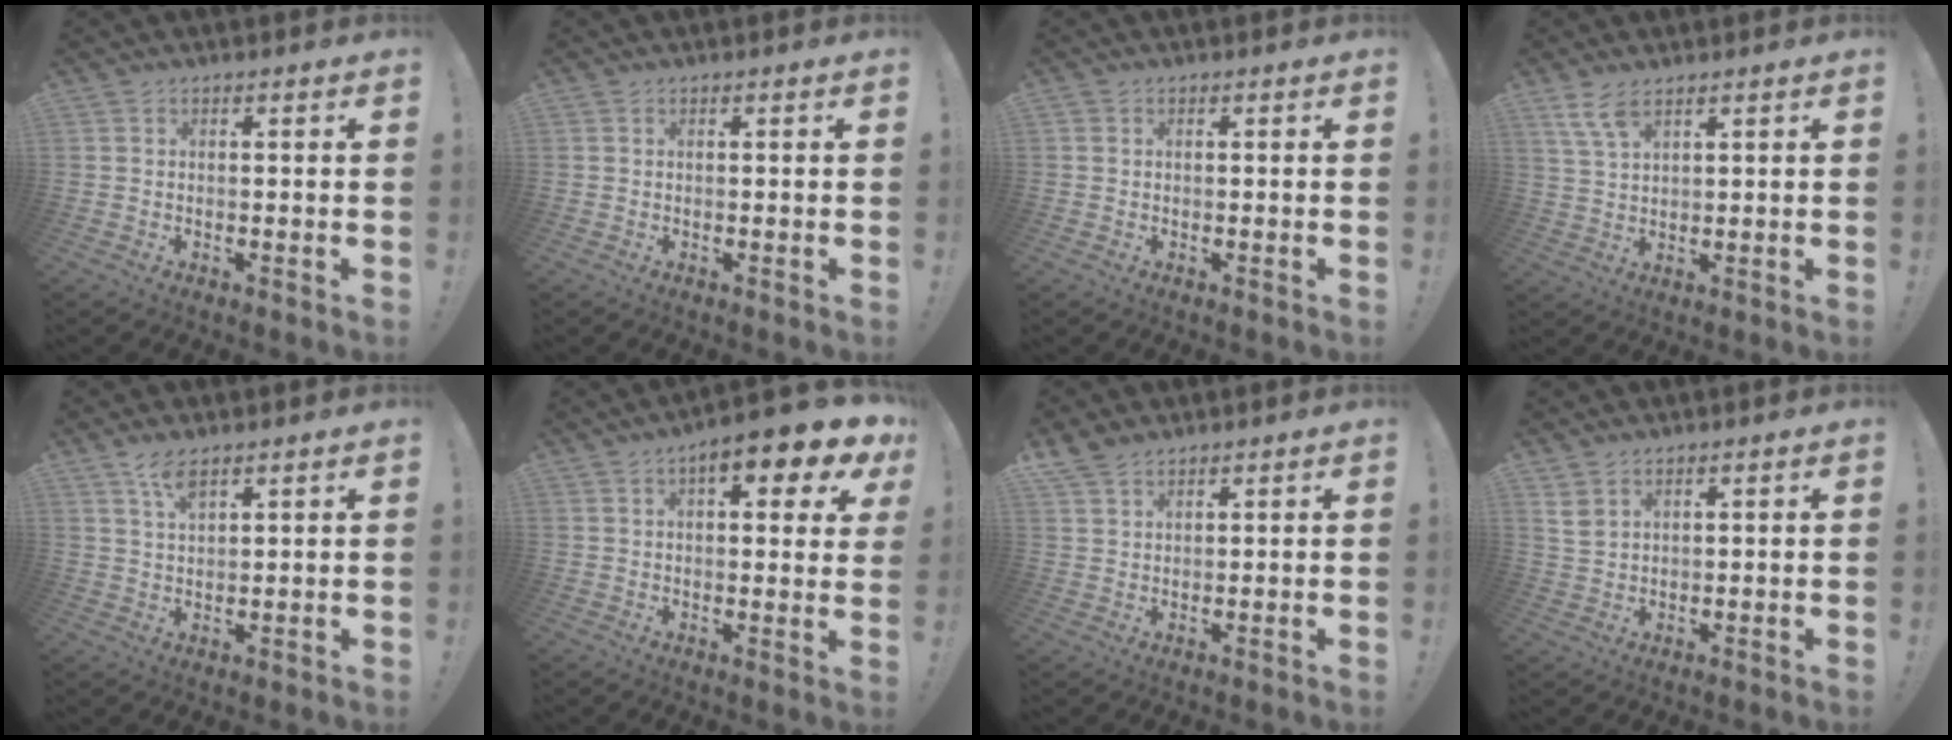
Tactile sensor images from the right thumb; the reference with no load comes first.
{"total": 0.0}
{"total": 1.0, "force": [0.0, 1.0, 0.1], "torque": [-0.002, 0.001, 0.000]}
{"total": 6.2, "force": [4.3, 2.2, 3.8], "torque": [-0.068, -0.019, 0.080]}
{"total": 4.8, "force": [3.4, 1.3, 3.1], "torque": [-0.054, -0.020, 0.059]}
{"total": 10.4, "force": [5.1, 3.4, 8.4], "torque": [-0.101, -0.025, 0.076]}
{"total": 4.7, "force": [3.9, 2.1, 1.7], "torque": [-0.032, -0.019, 0.075]}
{"total": 3.6, "force": [2.5, 2.0, 1.8], "torque": [-0.024, -0.014, 0.047]}